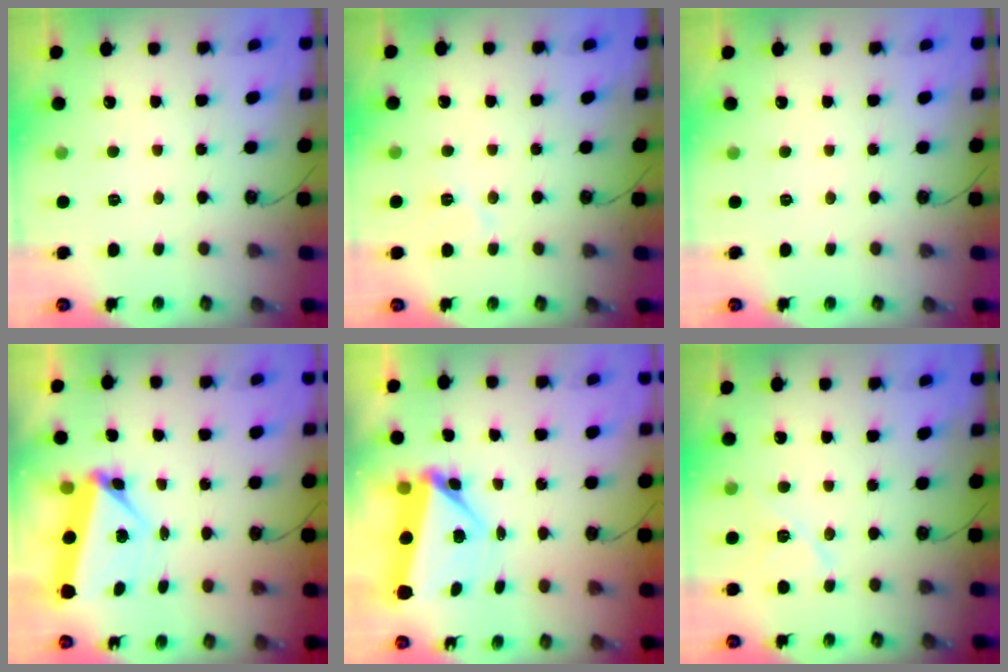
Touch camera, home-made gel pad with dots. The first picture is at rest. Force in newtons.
{"total": 7.4, "press": 6.0, "slide": 4.2}
{"total": 0.0}
{"total": 5.0, "press": 4.8, "slide": 1.6}
{"total": 7.1, "press": 7.1, "slide": 0.3}
{"total": 9.4, "press": 9.4, "slide": 1.1}